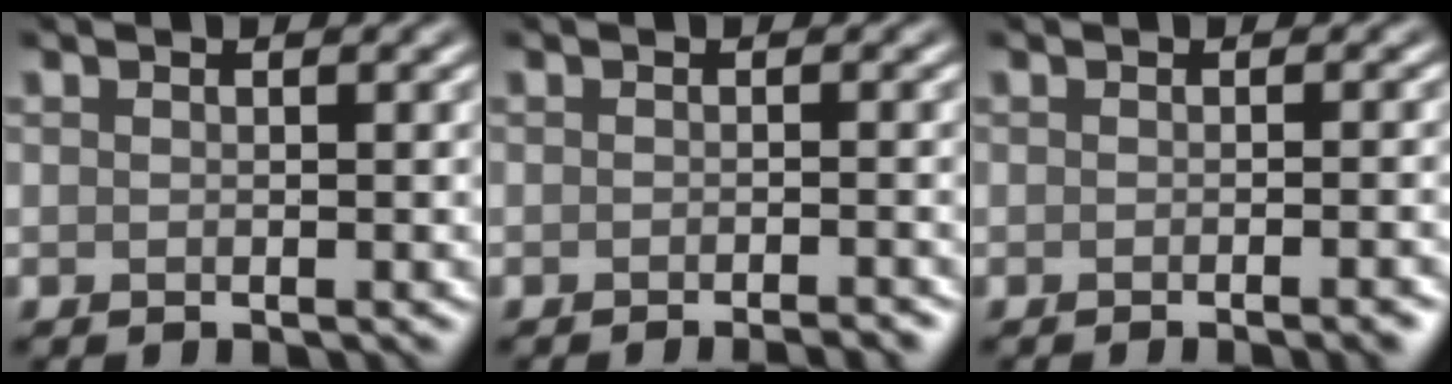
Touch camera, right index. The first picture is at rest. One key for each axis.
{"total": 2.3, "fx": -1.7, "fy": 0.5, "fz": 1.5, "tx": -0.006, "ty": 0.002, "tz": -0.024}
{"total": 3.1, "fx": -1.4, "fy": 1.0, "fz": 2.6, "tx": -0.009, "ty": 0.004, "tz": -0.017}